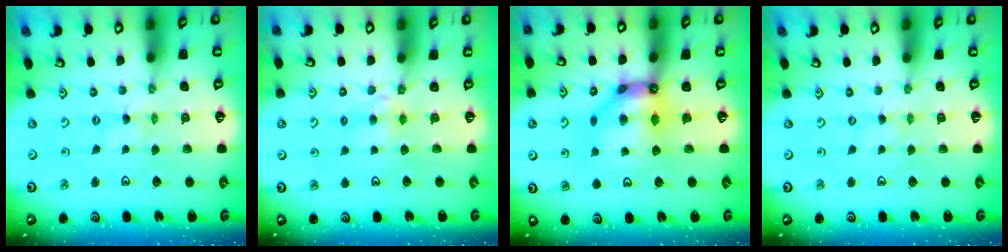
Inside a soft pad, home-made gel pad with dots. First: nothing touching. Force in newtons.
{"total": 4.8, "press": 4.8, "slide": 0.6}
{"total": 10.3, "press": 10.2, "slide": 1.2}
{"total": 0.0}